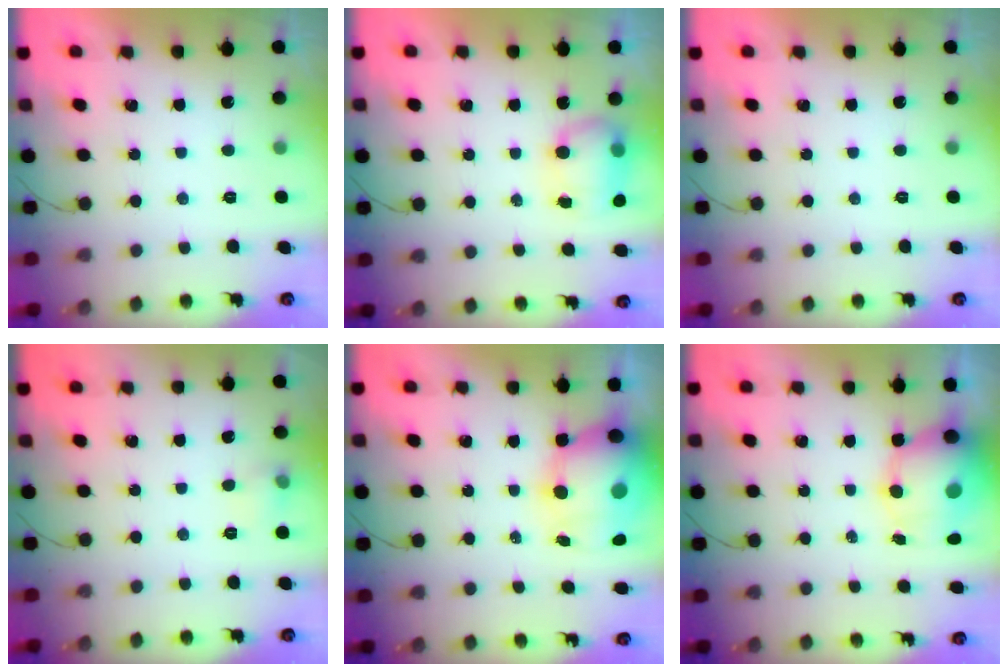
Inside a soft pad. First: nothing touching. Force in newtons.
{"total": 7.6, "press": 7.6, "slide": 0.7}
{"total": 0.0}
{"total": 5.5, "press": 5.4, "slide": 1.2}
{"total": 13.2, "press": 12.8, "slide": 3.2}
{"total": 10.8, "press": 10.4, "slide": 2.8}